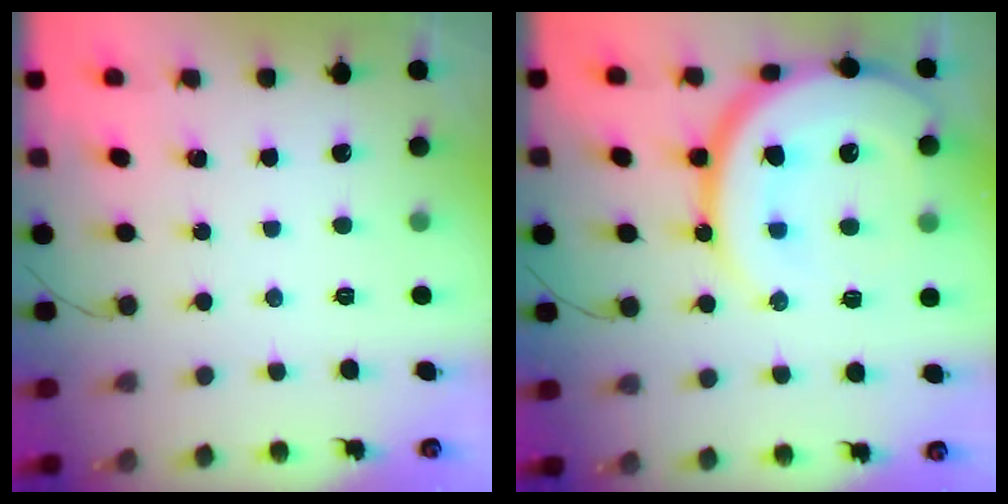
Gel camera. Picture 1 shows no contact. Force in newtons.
{"total": 24.4, "press": 24.3, "slide": 2.5}